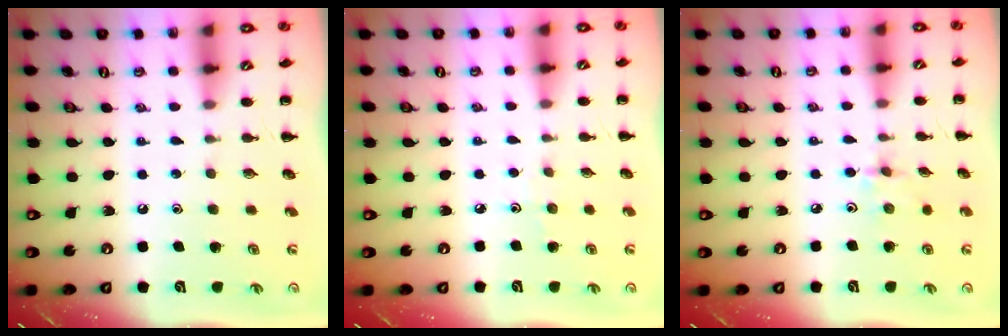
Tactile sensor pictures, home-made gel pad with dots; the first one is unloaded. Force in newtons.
{"total": 2.9, "press": 2.7, "slide": 1.2}
{"total": 2.4, "press": 2.3, "slide": 0.8}